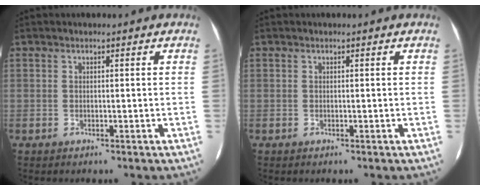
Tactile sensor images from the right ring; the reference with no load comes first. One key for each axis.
{"total": 0.0}